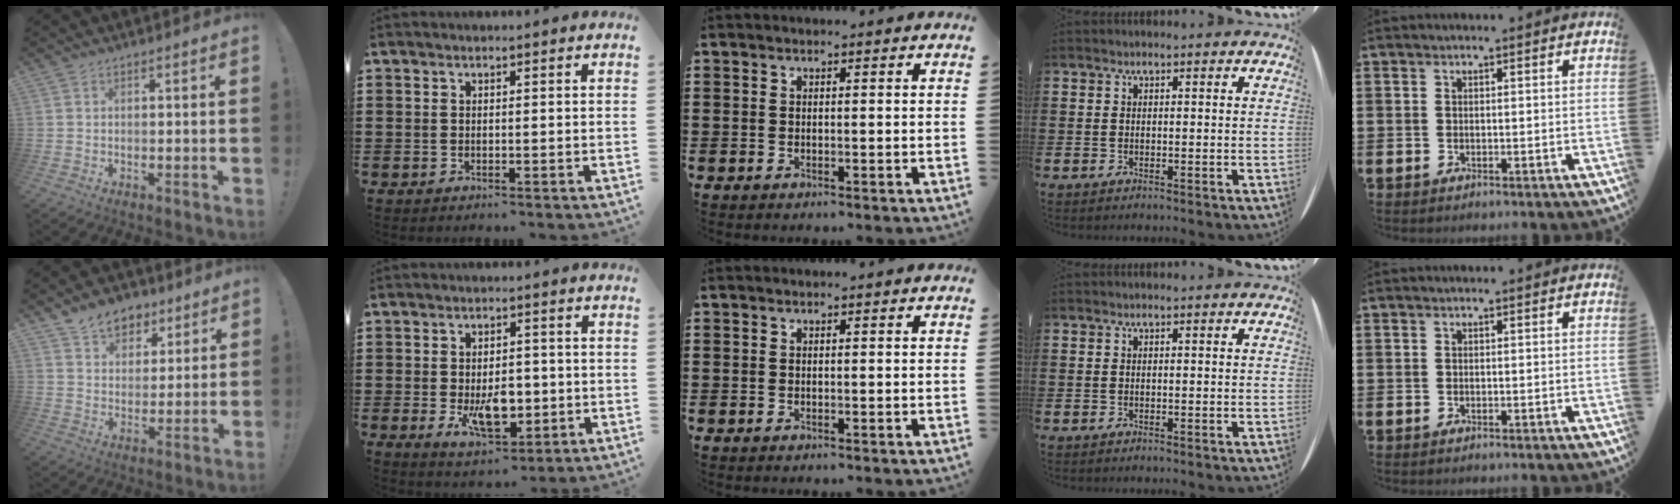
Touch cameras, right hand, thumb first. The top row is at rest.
{"thumb": {"total": 9.8, "force": [6.6, 6.7, 2.8], "torque": [-0.047, -0.037, 0.130]}, "index": {"total": 7.2, "force": [-1.3, 4.0, 5.9], "torque": [-0.096, 0.000, -0.023]}}